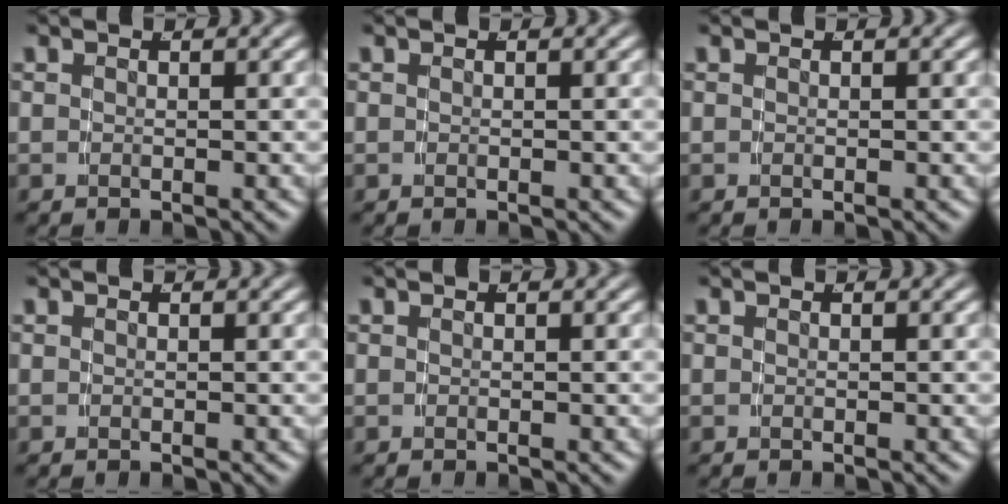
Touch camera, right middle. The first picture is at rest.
{"total": 0.0}
{"total": 0.0}
{"total": 0.0}
{"total": 0.0}
{"total": 0.0}